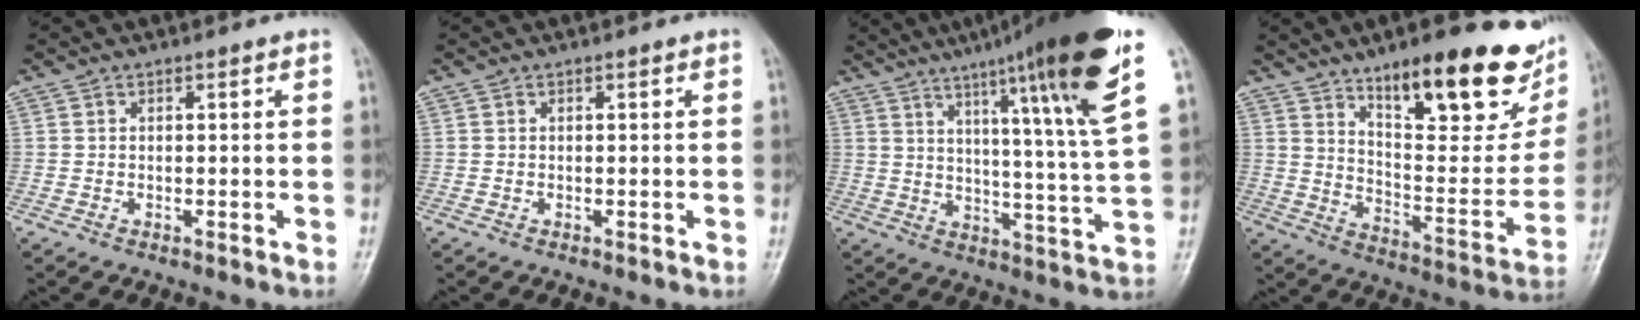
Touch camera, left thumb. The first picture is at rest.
{"total": 0.0}
{"total": 22.5, "force": [12.5, 1.0, 18.6], "torque": [-0.260, -0.040, 0.175]}
{"total": 26.4, "force": [16.3, 8.9, 18.8], "torque": [-0.211, -0.071, 0.243]}